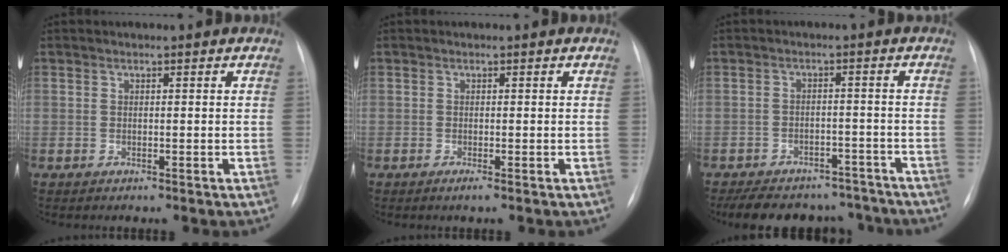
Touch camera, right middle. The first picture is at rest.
{"total": 0.7, "force": [-0.4, -0.1, 0.5], "torque": [-0.009, -0.002, -0.008]}
{"total": 14.6, "force": [-12.7, 6.1, 4.1], "torque": [-0.074, 0.015, -0.161]}